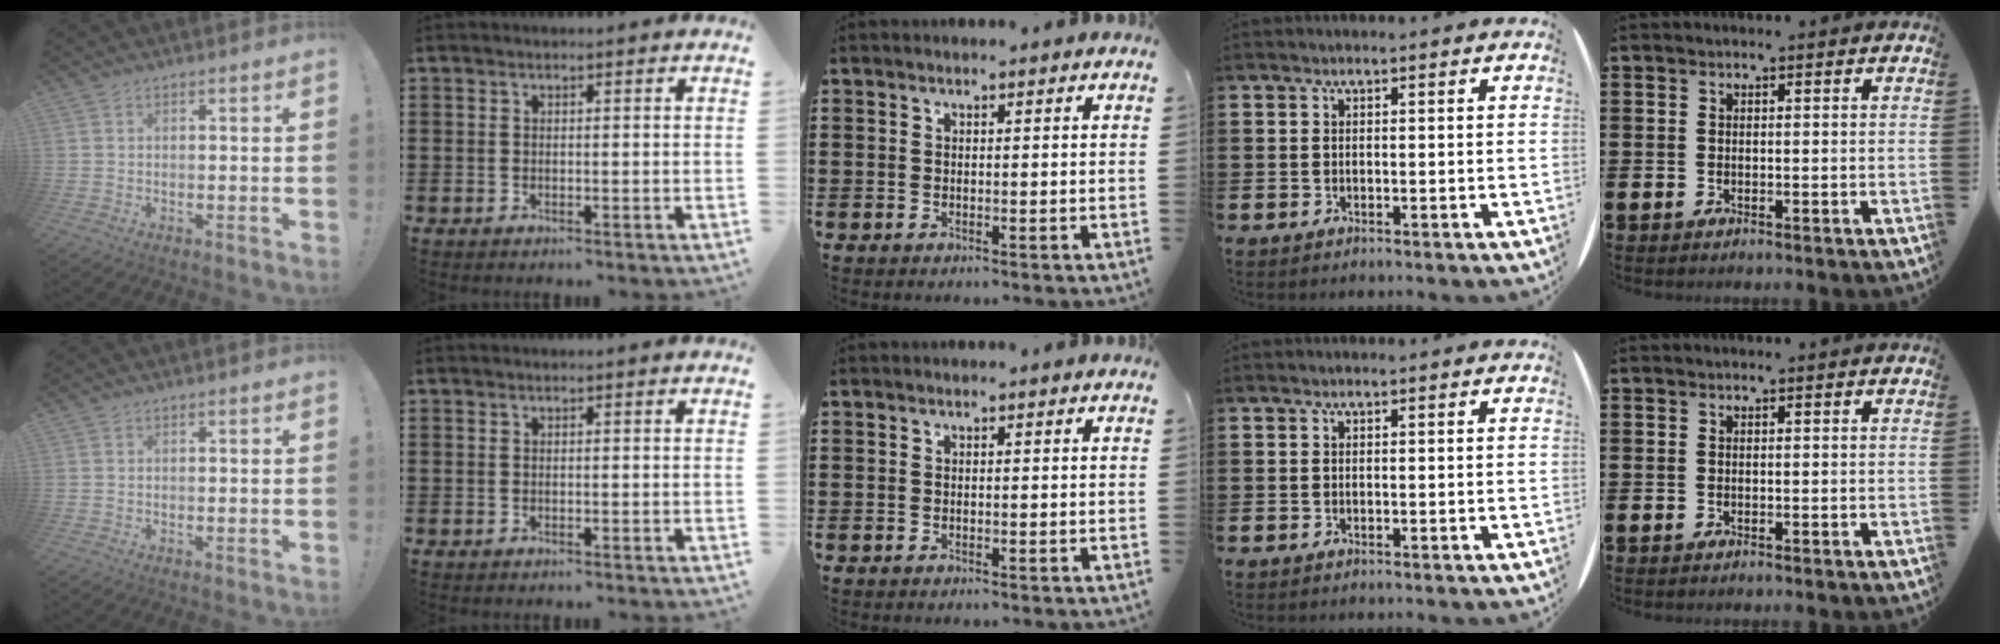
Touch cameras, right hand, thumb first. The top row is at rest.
{}